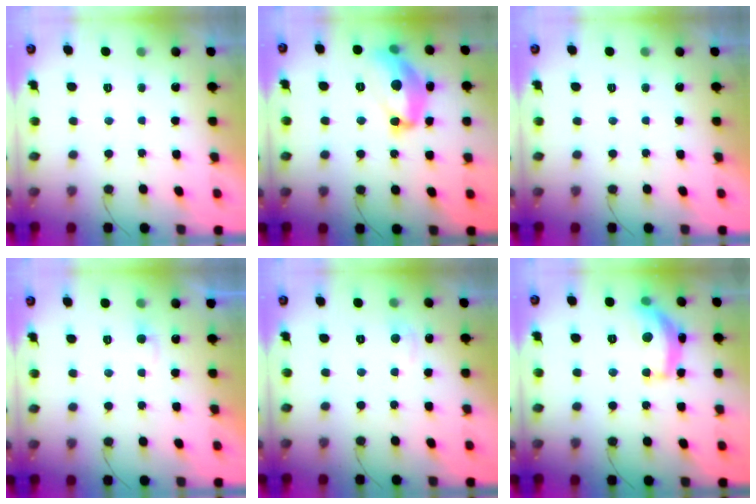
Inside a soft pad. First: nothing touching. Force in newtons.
{"total": 15.9, "press": 15.8, "slide": 1.2}
{"total": 0.0}
{"total": 3.8, "press": 3.7, "slide": 0.4}
{"total": 4.3, "press": 4.3, "slide": 0.6}
{"total": 14.1, "press": 14.1, "slide": 0.5}